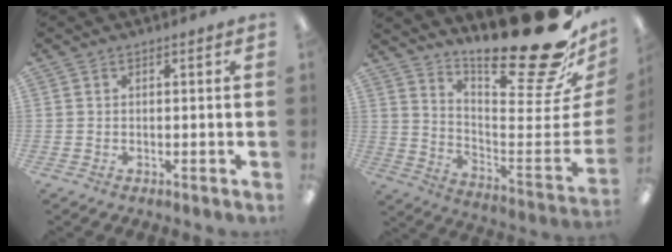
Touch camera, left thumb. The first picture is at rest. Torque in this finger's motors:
{"motor_torque": [0.45, 0.32, 1.40, -1.37, 0.10]}